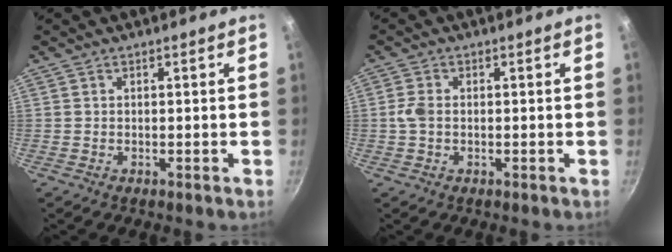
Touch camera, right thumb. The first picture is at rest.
{"total": 2.7, "force": [-0.2, 1.8, 2.0], "torque": [-0.044, 0.009, -0.006]}